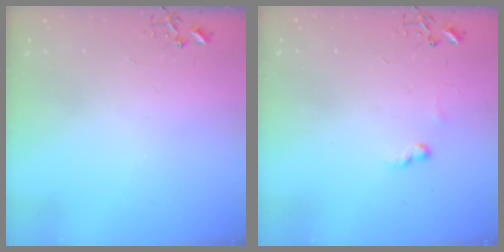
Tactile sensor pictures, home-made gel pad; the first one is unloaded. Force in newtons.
{"total": 5.9, "press": 5.9, "slide": 0.8}